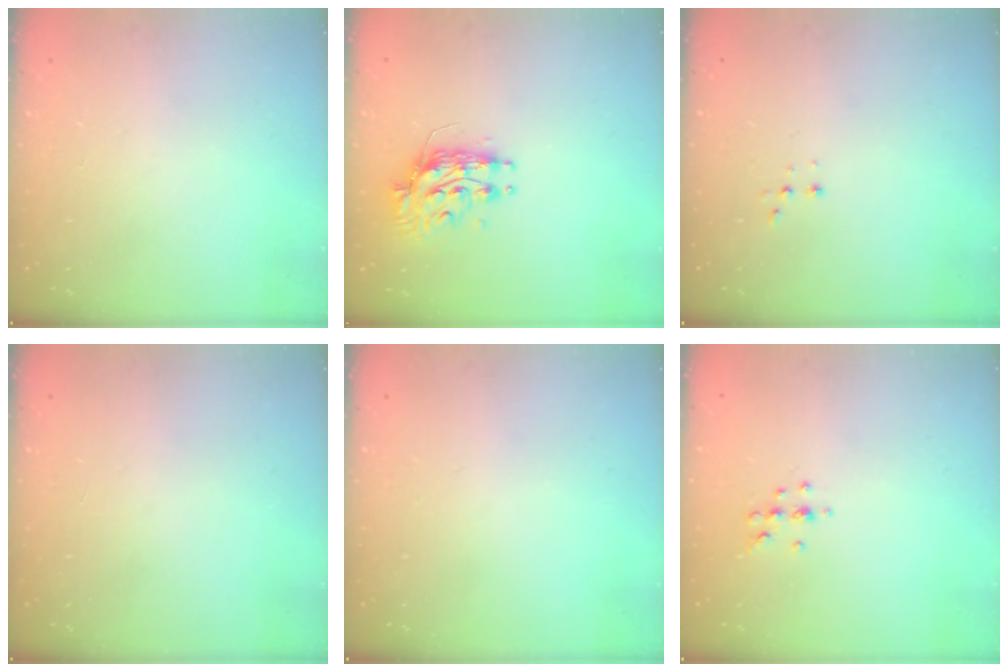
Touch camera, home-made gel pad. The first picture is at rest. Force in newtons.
{"total": 9.2, "press": 9.2, "slide": 0.7}
{"total": 2.7, "press": 2.7, "slide": 0.5}
{"total": 0.0}
{"total": 0.0}
{"total": 4.8, "press": 4.4, "slide": 1.8}